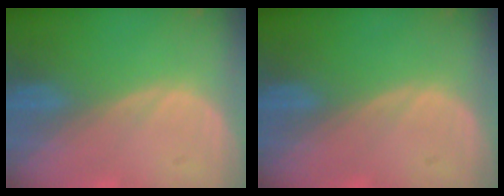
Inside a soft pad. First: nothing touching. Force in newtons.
{"total": 0.0}